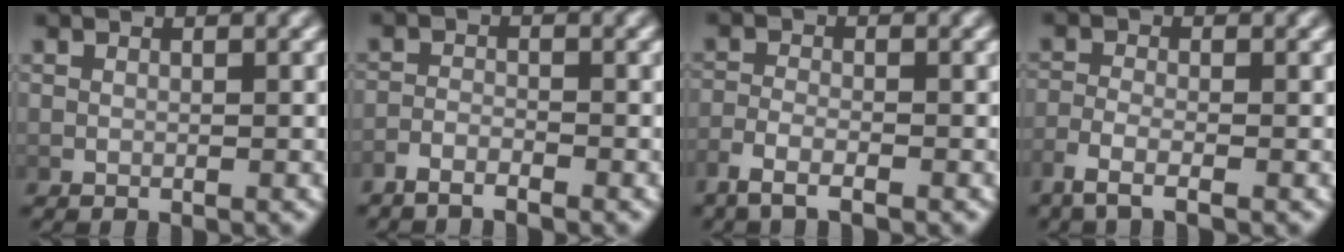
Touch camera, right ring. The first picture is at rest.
{"total": 2.6, "force": [-2.4, 0.5, 0.8], "torque": [-0.011, -0.002, -0.046]}
{"total": 2.8, "force": [-2.2, 0.7, 1.5], "torque": [-0.034, -0.003, -0.039]}
{"total": 2.7, "force": [-1.9, 0.7, 1.8], "torque": [-0.046, -0.006, -0.032]}